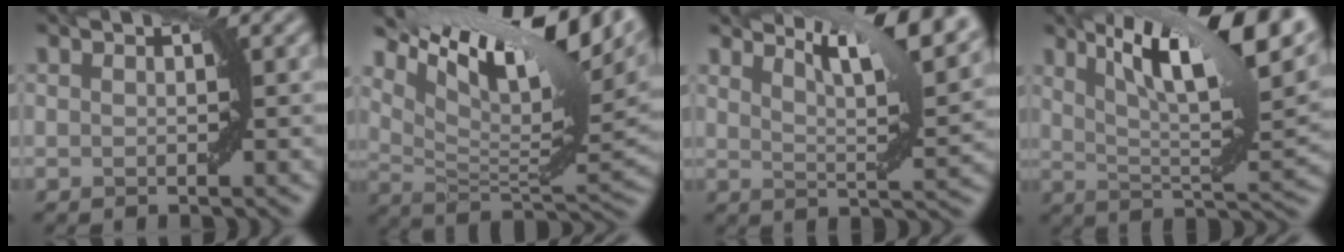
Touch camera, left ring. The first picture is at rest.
{"total": 14.5, "force": [8.3, 4.6, 11.0], "torque": [-0.190, 0.019, 0.152]}
{"total": 8.5, "force": [6.2, 1.7, 5.6], "torque": [-0.077, 0.013, 0.089]}
{"total": 13.0, "force": [7.2, 3.2, 10.3], "torque": [-0.151, 0.017, 0.116]}